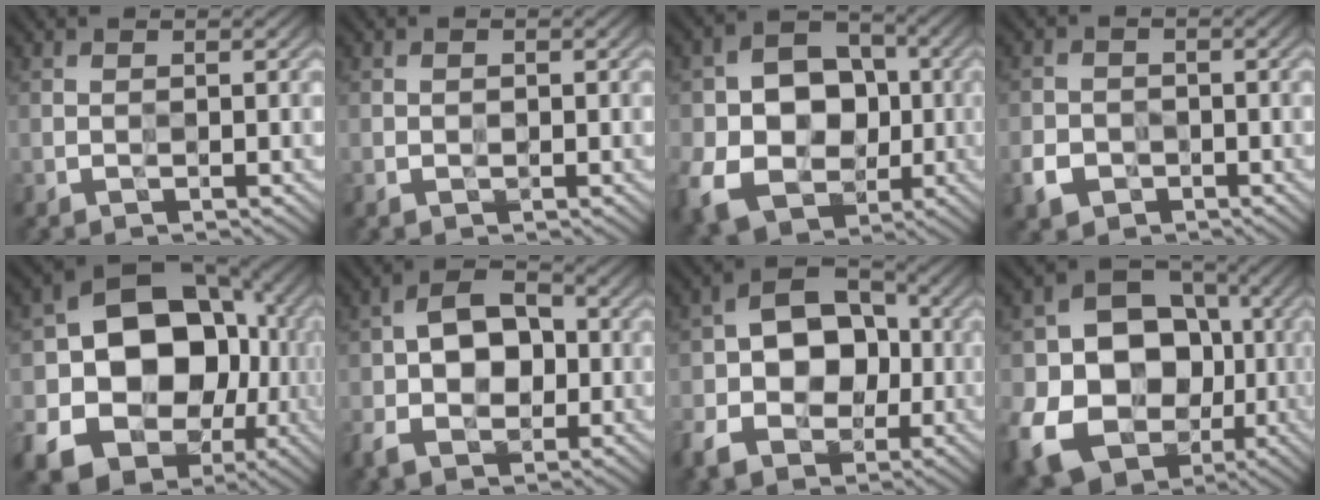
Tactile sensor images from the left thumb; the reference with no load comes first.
{"total": 0.8, "force": [-0.2, 0.6, 0.4], "torque": [-0.006, -0.003, -0.005]}
{"total": 13.1, "force": [-2.2, 10.2, 7.9], "torque": [-0.163, -0.017, -0.048]}
{"total": 3.2, "force": [-1.6, 2.4, 1.2], "torque": [-0.030, -0.006, -0.034]}
{"total": 20.2, "force": [-3.1, 16.4, 11.4], "torque": [-0.210, -0.049, -0.043]}
{"total": 8.2, "force": [-1.0, 5.8, 5.8], "torque": [-0.106, 0.007, -0.026]}
{"total": 10.9, "force": [-2.2, 7.9, 7.1], "torque": [-0.125, -0.005, -0.050]}
{"total": 18.9, "force": [-4.0, 15.5, 10.0], "torque": [-0.197, -0.043, -0.079]}